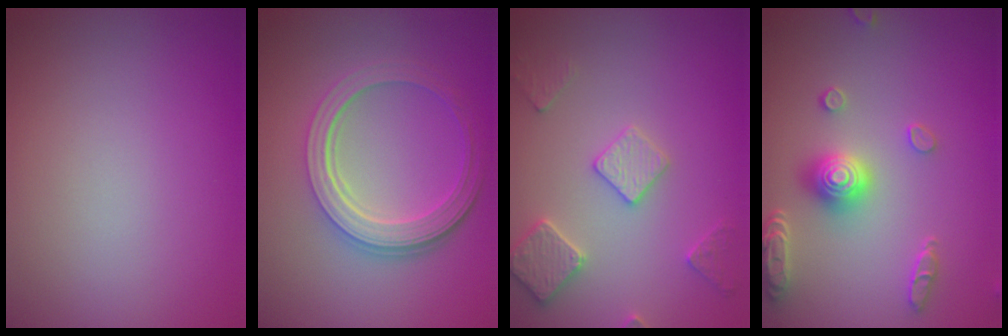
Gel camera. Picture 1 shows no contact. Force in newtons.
{"total": 5.2, "press": 3.9, "slide": 3.4}
{"total": 2.9, "press": 2.8, "slide": 0.5}
{"total": 4.1, "press": 3.7, "slide": 1.8}